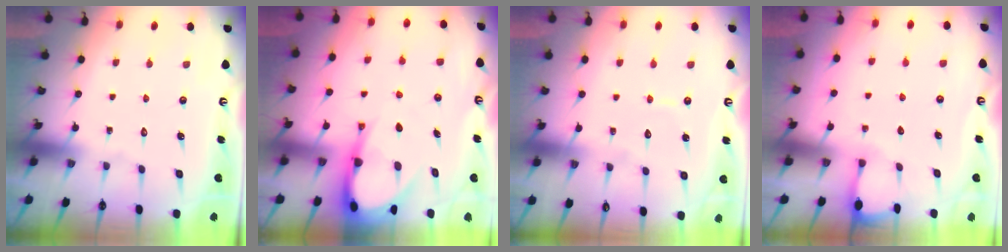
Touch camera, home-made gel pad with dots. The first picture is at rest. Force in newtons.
{"total": 8.8, "press": 8.8, "slide": 0.9}
{"total": 4.3, "press": 4.3, "slide": 0.2}
{"total": 2.7, "press": 2.7, "slide": 0.3}